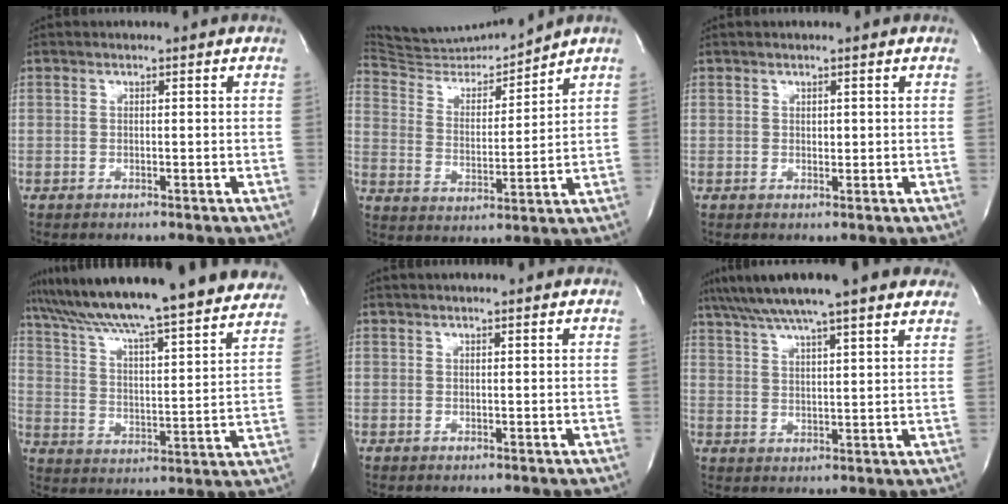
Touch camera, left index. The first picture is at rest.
{"total": 11.0, "force": [10.9, -0.8, 1.2], "torque": [-0.030, -0.007, 0.206]}
{"total": 0.7, "force": [0.3, 0.3, 0.6], "torque": [-0.004, -0.001, 0.006]}
{"total": 30.1, "force": [26.9, 2.7, 13.3], "torque": [-0.211, -0.045, 0.359]}
{"total": 3.9, "force": [3.4, 0.4, 1.7], "torque": [-0.025, 0.026, 0.040]}
{"total": 19.6, "force": [16.0, 2.3, 11.2], "torque": [-0.188, 0.047, 0.223]}